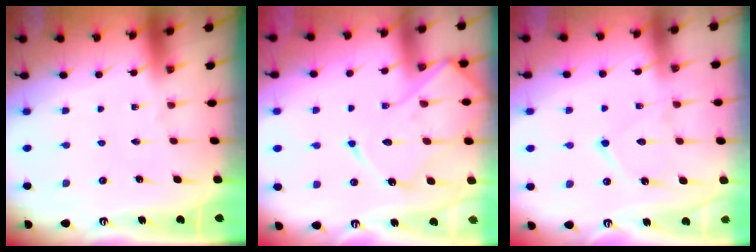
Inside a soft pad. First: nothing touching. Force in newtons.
{"total": 15.1, "press": 15.0, "slide": 1.5}
{"total": 8.9, "press": 8.9, "slide": 0.8}